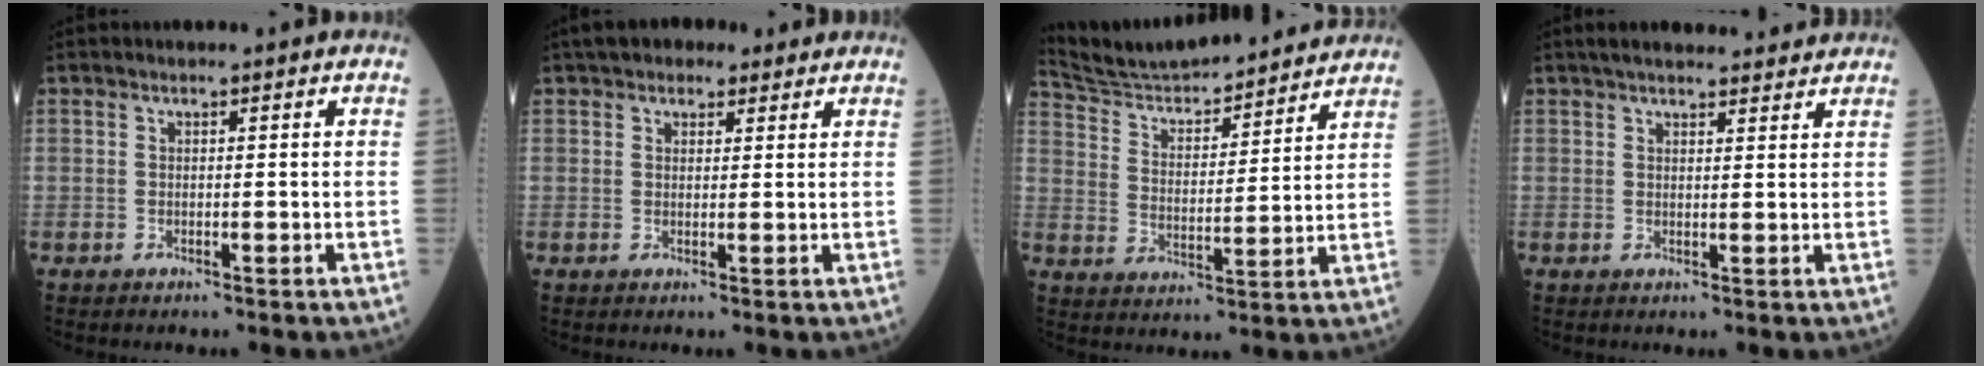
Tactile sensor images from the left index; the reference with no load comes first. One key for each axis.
{"total": 5.5, "fx": 4.1, "fy": 2.7, "fz": 2.3, "tx": -0.028, "ty": 0.029, "tz": 0.066}
{"total": 19.3, "fx": 18.2, "fy": 2.8, "fz": 5.7, "tx": -0.099, "ty": 0.015, "tz": 0.282}
{"total": 10.0, "fx": 9.0, "fy": 2.1, "fz": 3.8, "tx": -0.045, "ty": 0.024, "tz": 0.115}